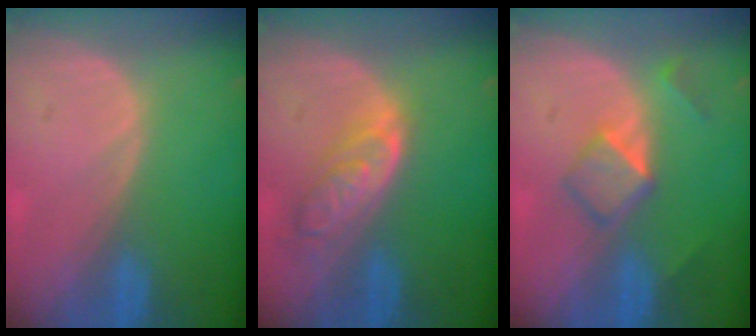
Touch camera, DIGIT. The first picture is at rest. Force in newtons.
{"total": 6.3, "press": 5.7, "slide": 2.7}
{"total": 5.3, "press": 4.5, "slide": 2.9}